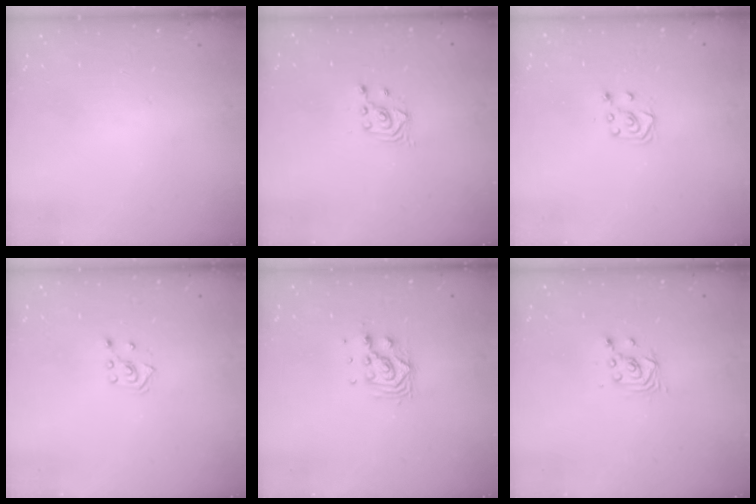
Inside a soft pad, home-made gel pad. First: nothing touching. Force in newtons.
{"total": 2.7, "press": 2.7, "slide": 0.2}
{"total": 5.1, "press": 5.1, "slide": 0.4}
{"total": 2.8, "press": 2.7, "slide": 0.5}
{"total": 8.6, "press": 8.6, "slide": 0.7}
{"total": 2.6, "press": 2.6, "slide": 0.1}